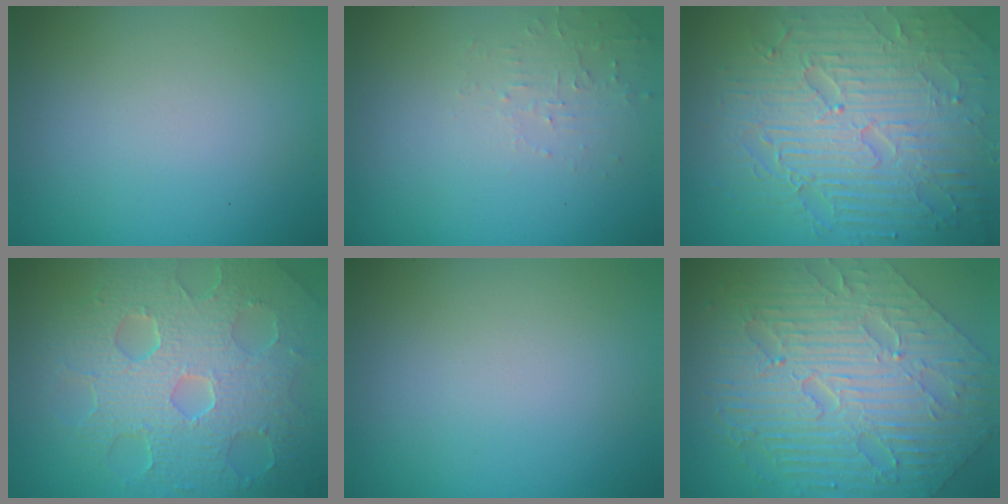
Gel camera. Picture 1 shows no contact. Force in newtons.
{"total": 1.5, "press": 1.5, "slide": 0.3}
{"total": 8.9, "press": 6.3, "slide": 6.3}
{"total": 8.5, "press": 6.0, "slide": 6.0}
{"total": 0.0}
{"total": 10.4, "press": 7.1, "slide": 7.6}